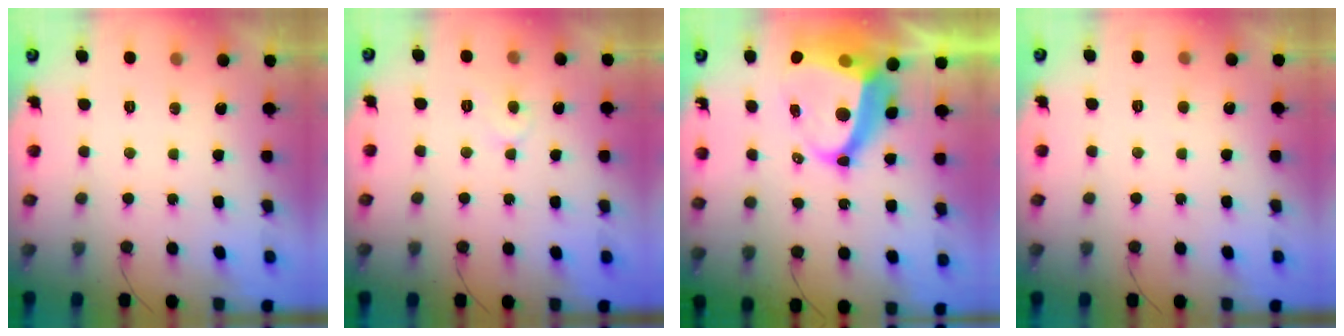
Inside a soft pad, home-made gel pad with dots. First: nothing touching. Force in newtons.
{"total": 3.7, "press": 3.7, "slide": 0.3}
{"total": 13.5, "press": 13.4, "slide": 1.5}
{"total": 2.5, "press": 2.4, "slide": 0.3}